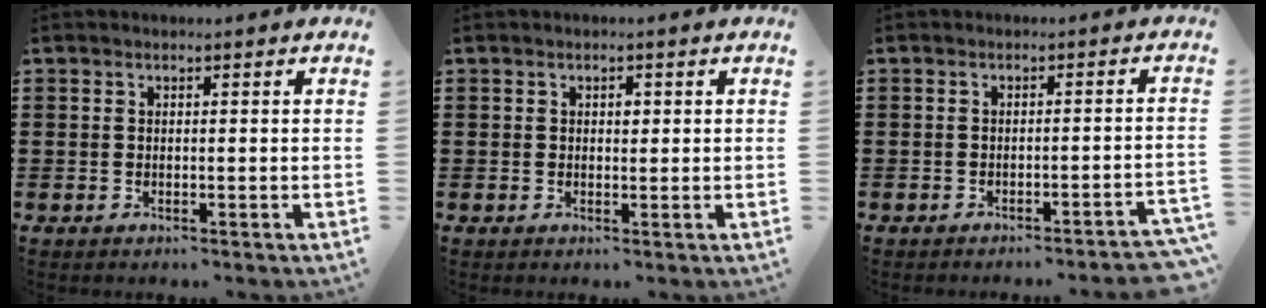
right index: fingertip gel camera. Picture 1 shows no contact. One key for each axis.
{"total": 1.1, "fx": 0.3, "fy": 0.7, "fz": 0.8, "tx": -0.008, "ty": 0.002, "tz": 0.003}
{"total": 2.0, "fx": -1.9, "fy": -0.3, "fz": 0.6, "tx": -0.013, "ty": -0.002, "tz": -0.040}